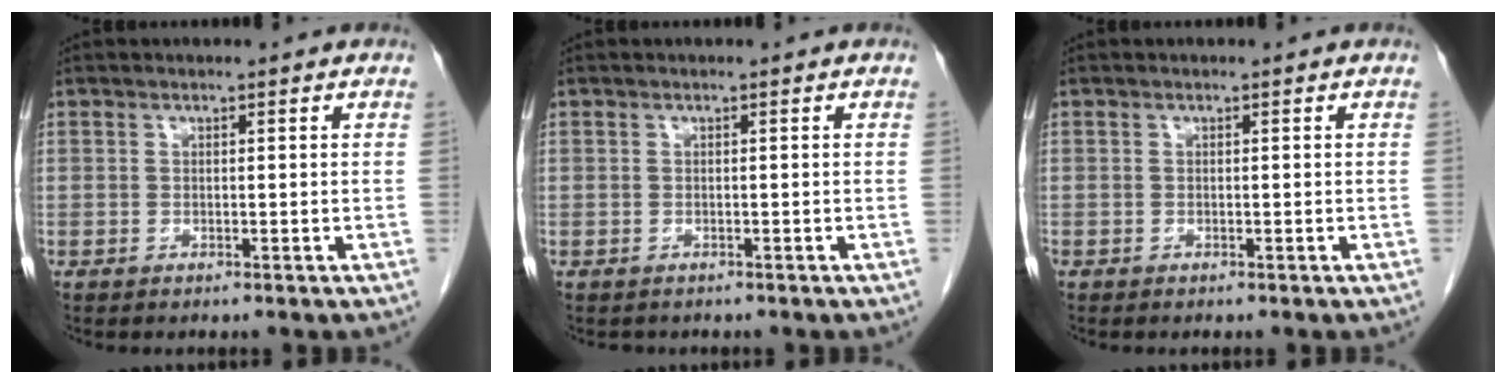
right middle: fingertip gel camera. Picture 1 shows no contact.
{"total": 0.9, "force": [-0.8, 0.5, 0.1], "torque": [-0.011, 0.000, -0.011]}
{"total": 0.0}